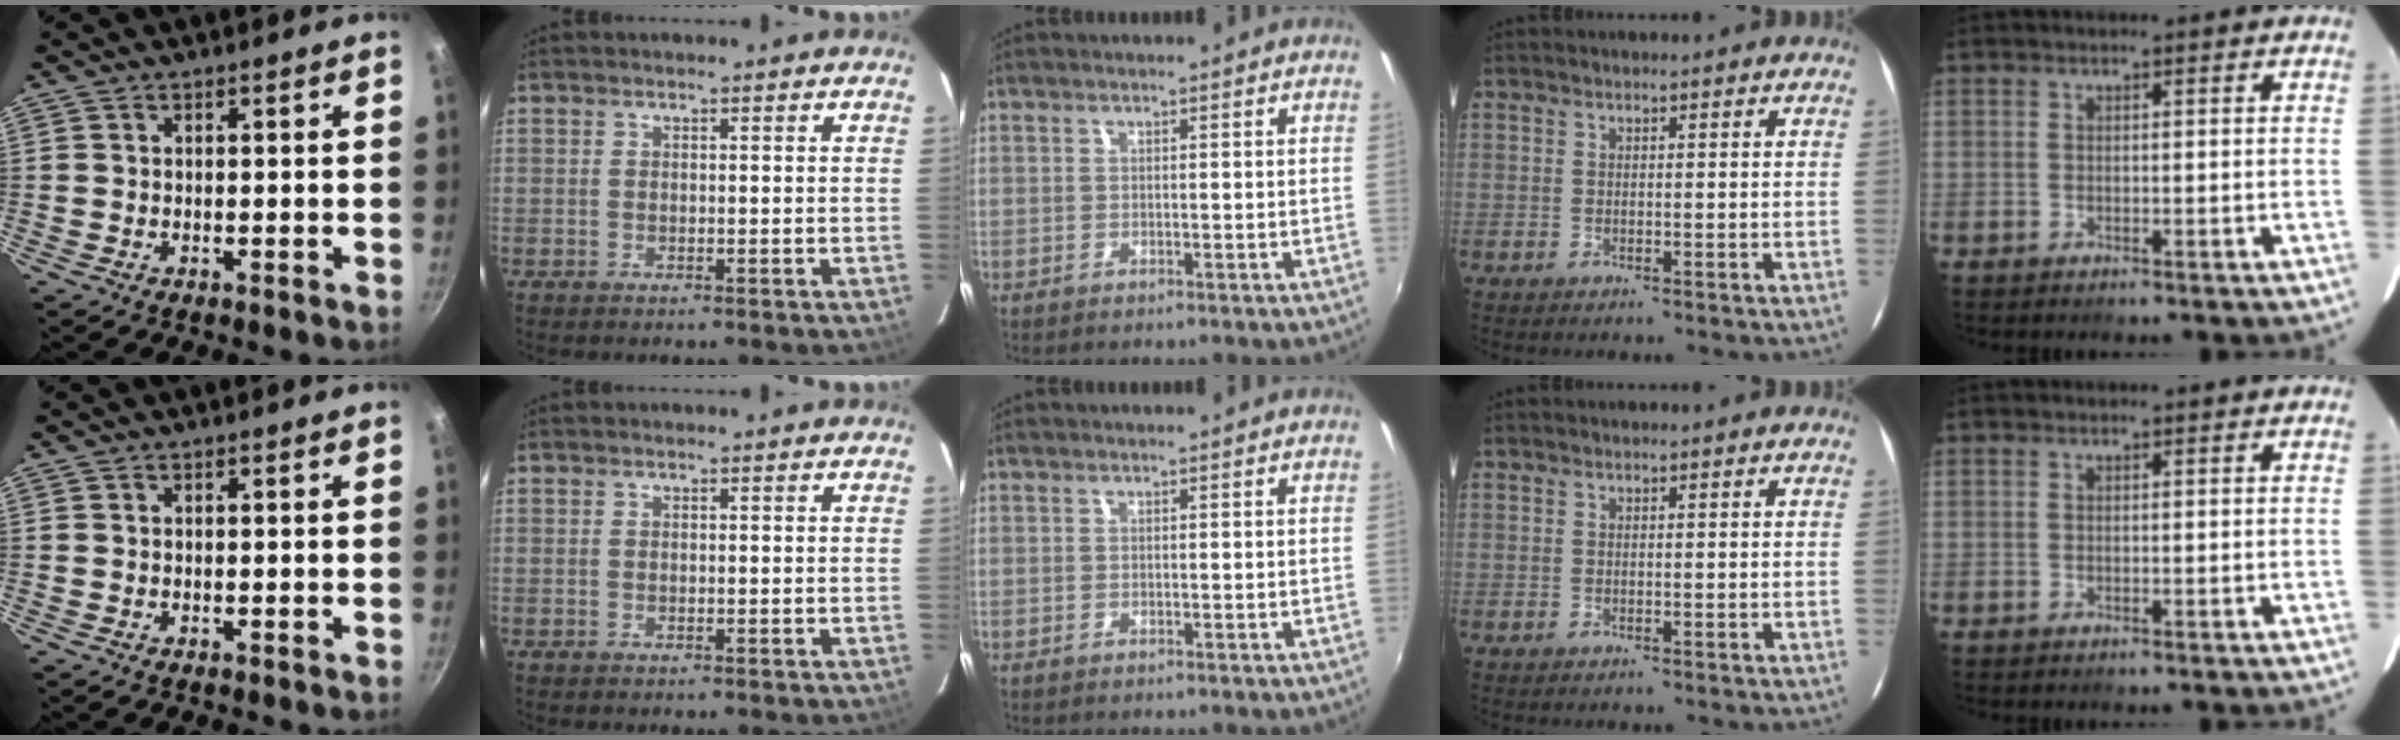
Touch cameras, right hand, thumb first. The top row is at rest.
{}